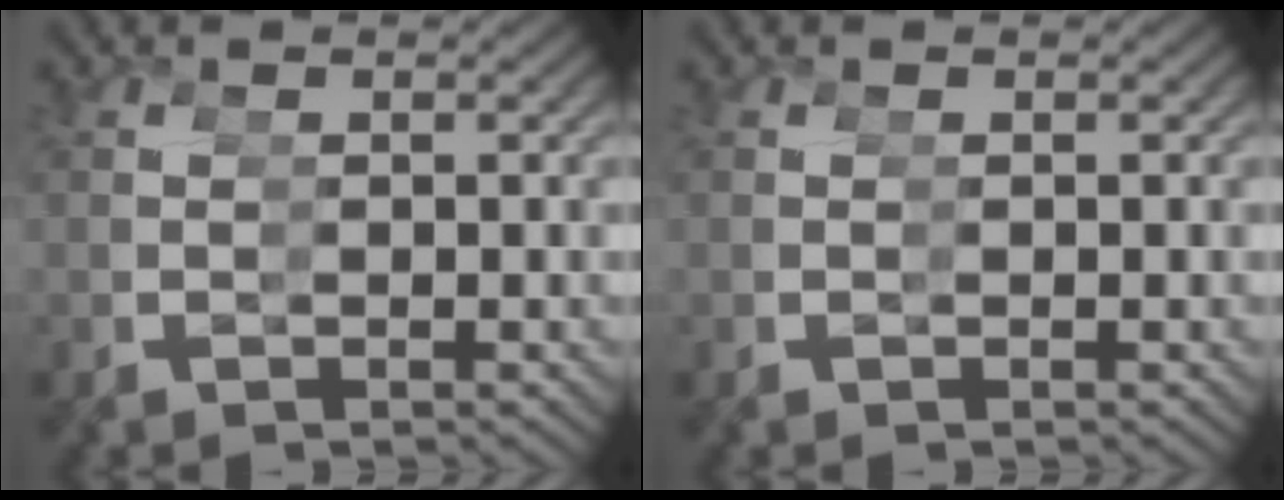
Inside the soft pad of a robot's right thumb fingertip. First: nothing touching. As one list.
[{"total": 0.0}]